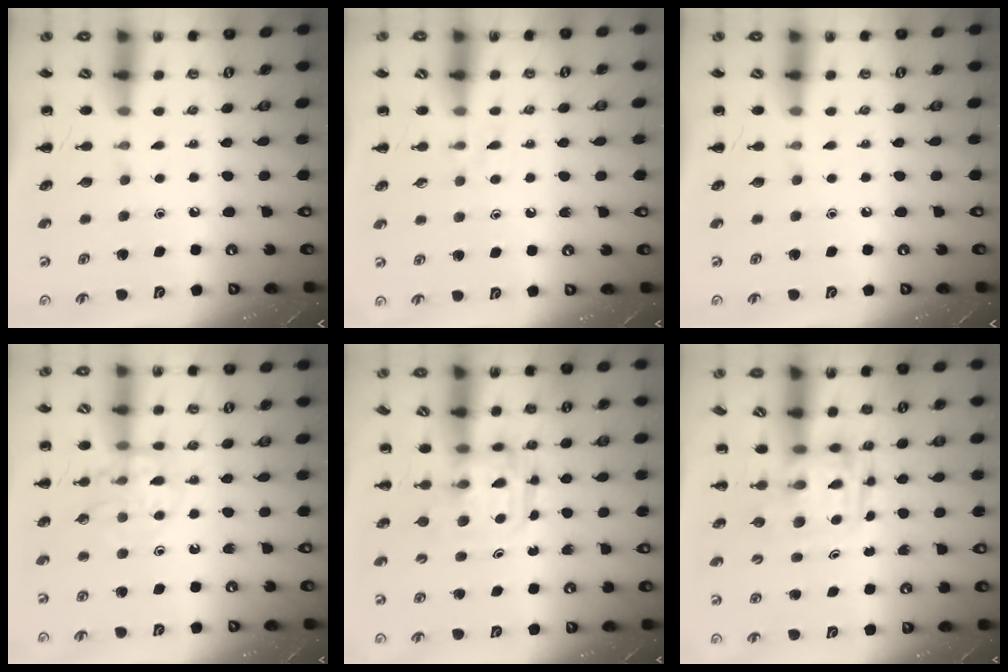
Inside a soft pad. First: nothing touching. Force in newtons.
{"total": 4.0, "press": 3.6, "slide": 1.6}
{"total": 0.0}
{"total": 11.1, "press": 11.0, "slide": 1.3}
{"total": 3.0, "press": 3.0, "slide": 0.2}
{"total": 3.7, "press": 3.7, "slide": 0.6}